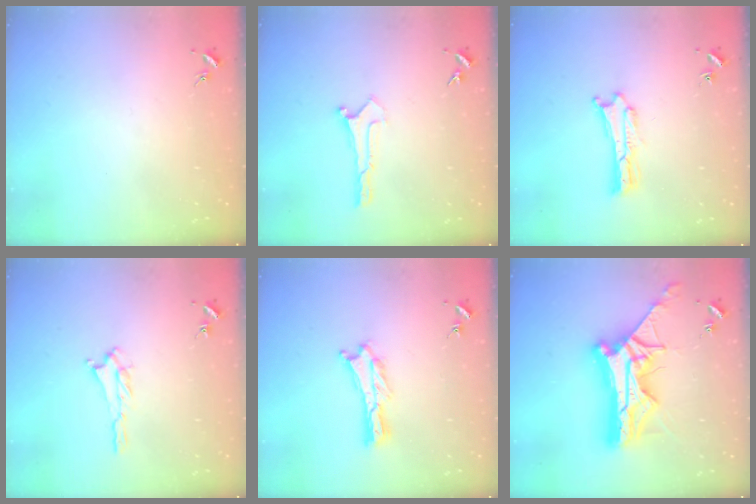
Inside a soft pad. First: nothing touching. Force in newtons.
{"total": 0.0}
{"total": 0.9, "press": 0.9, "slide": 0.2}
{"total": 1.2, "press": 1.1, "slide": 0.5}
{"total": 0.9, "press": 0.9, "slide": 0.2}
{"total": 14.8, "press": 14.7, "slide": 1.4}